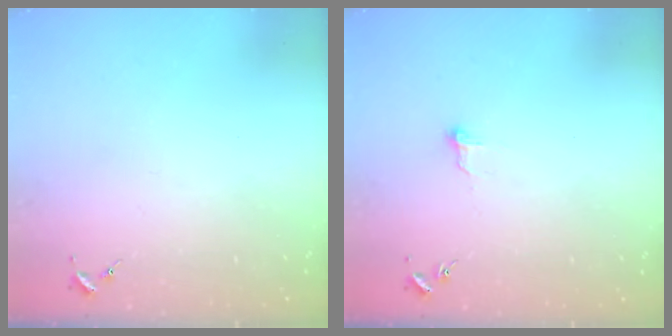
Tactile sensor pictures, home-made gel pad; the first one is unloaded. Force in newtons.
{"total": 5.6, "press": 5.5, "slide": 0.6}